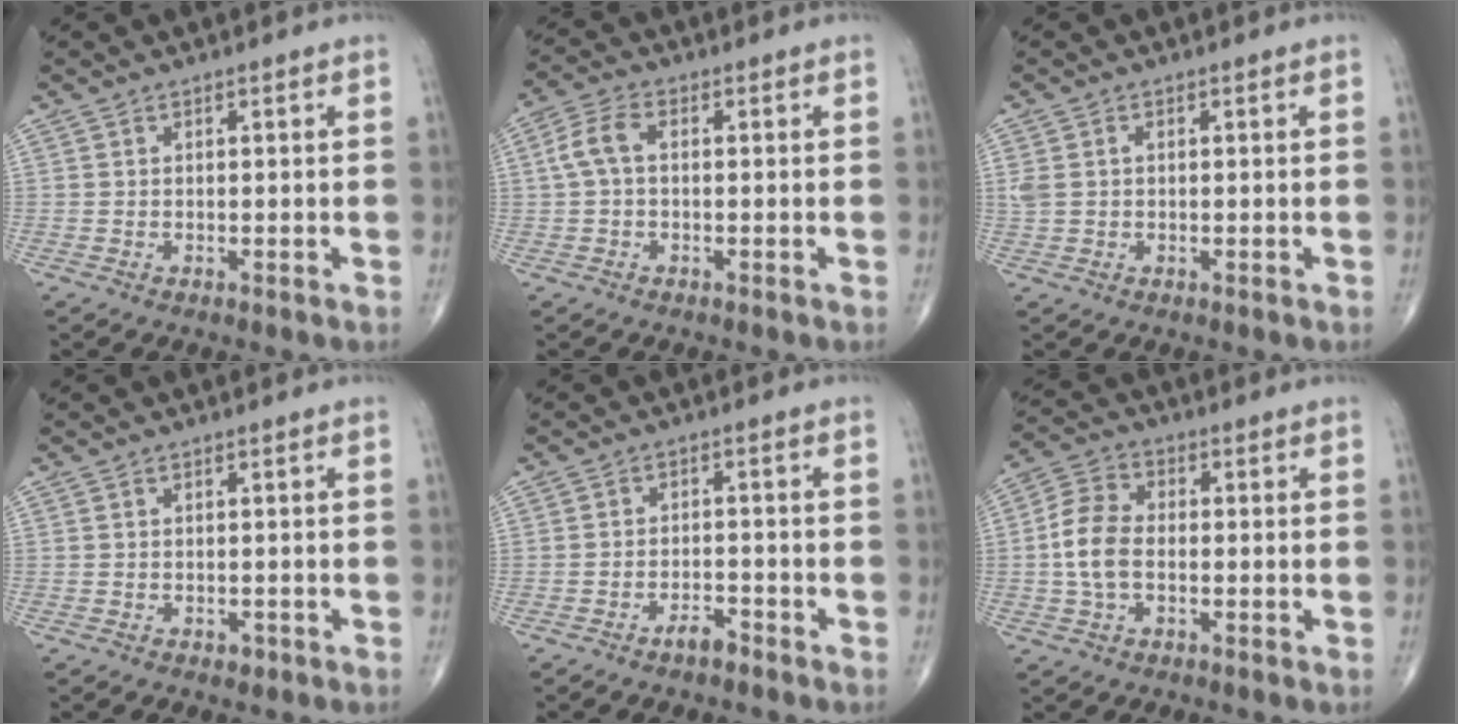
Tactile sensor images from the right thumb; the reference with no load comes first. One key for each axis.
{"total": 5.0, "fx": 0.3, "fy": 2.8, "fz": 4.1, "tx": -0.091, "ty": 0.016, "tz": 0.001}
{"total": 2.6, "fx": 0.4, "fy": 1.9, "fz": 1.8, "tx": -0.056, "ty": 0.014, "tz": 0.012}
{"total": 0.9, "fx": -0.4, "fy": 0.6, "fz": 0.4, "tx": -0.004, "ty": 0.000, "tz": -0.004}
{"total": 2.8, "fx": -2.1, "fy": 1.0, "fz": 1.5, "tx": -0.025, "ty": 0.011, "tz": -0.039}
{"total": 8.3, "fx": -0.8, "fy": 5.3, "fz": 6.4, "tx": -0.130, "ty": 0.019, "tz": -0.023}